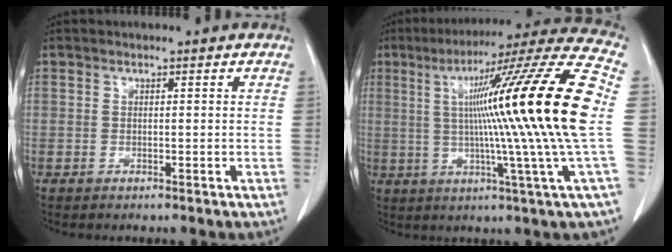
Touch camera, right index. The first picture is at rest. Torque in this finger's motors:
{"motor_torque": [2.14, 0.00, 1.05, 0.21]}